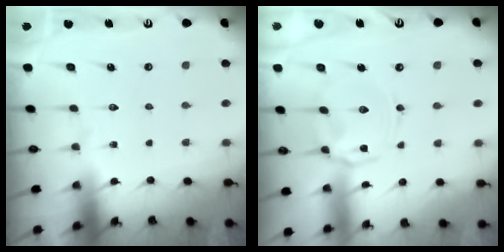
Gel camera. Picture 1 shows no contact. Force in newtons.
{"total": 2.9, "press": 2.9, "slide": 0.5}